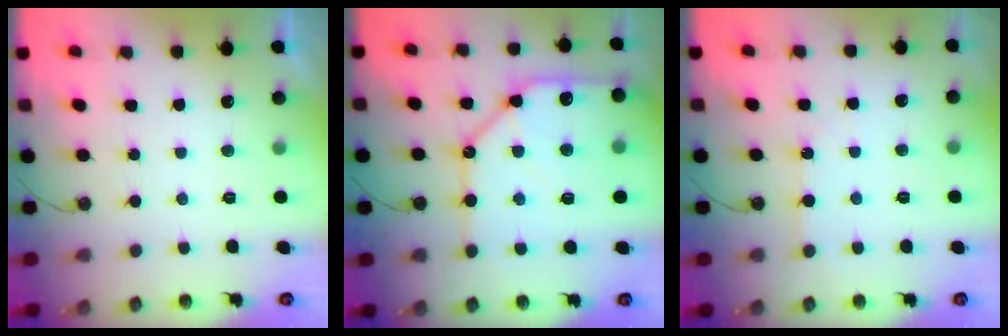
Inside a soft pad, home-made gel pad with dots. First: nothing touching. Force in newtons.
{"total": 20.0, "press": 19.9, "slide": 2.3}
{"total": 5.5, "press": 5.5, "slide": 0.6}